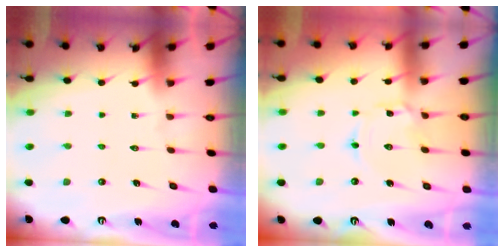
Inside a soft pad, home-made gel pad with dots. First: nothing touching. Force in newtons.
{"total": 2.0, "press": 2.0, "slide": 0.1}